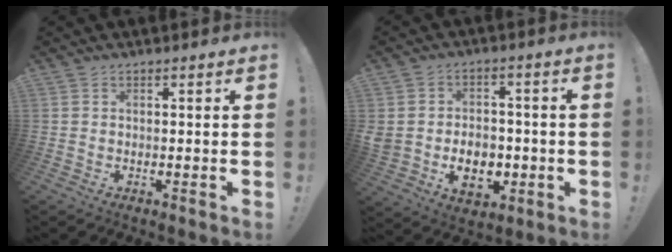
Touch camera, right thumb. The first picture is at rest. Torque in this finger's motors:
{"motor_torque": [2.13, 2.88, 1.46, -1.31, 0.57]}